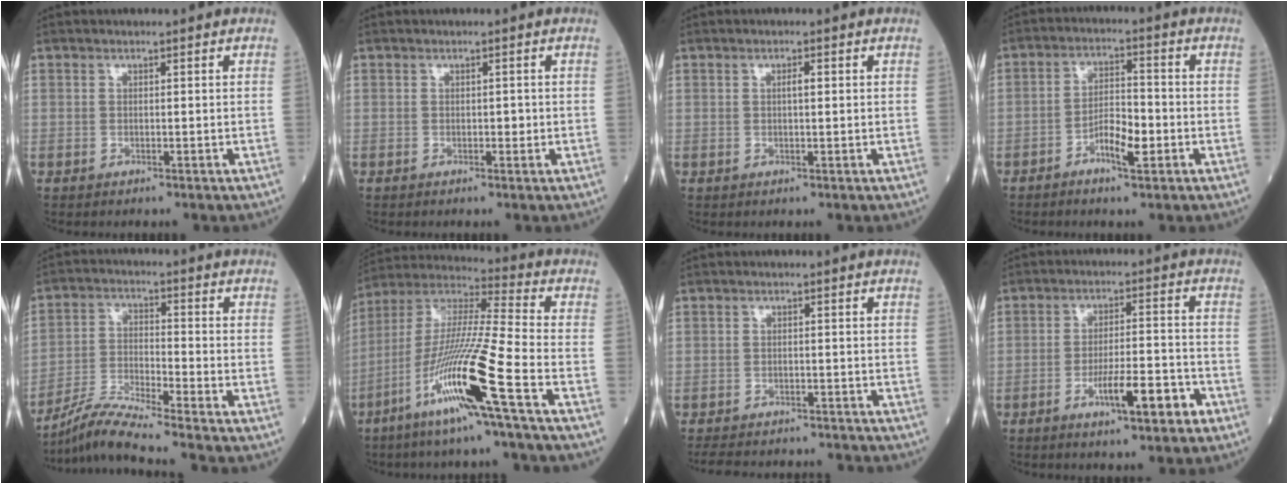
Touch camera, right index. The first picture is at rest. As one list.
[{"total": 0.8, "force": [-0.1, 0.5, 0.6], "torque": [-0.005, 0.002, -0.001]}, {"total": 1.2, "force": [0.3, 0.1, 1.2], "torque": [-0.025, 0.000, 0.005]}, {"total": 5.6, "force": [-2.4, 1.6, 4.8], "torque": [-0.087, 0.007, -0.043]}, {"total": 8.3, "force": [-7.5, -2.1, 2.7], "torque": [-0.066, -0.021, -0.143]}, {"total": 16.9, "force": [-7.7, -1.3, 15.0], "torque": [-0.305, -0.026, -0.152]}, {"total": 11.5, "force": [-10.7, 2.9, 3.3], "torque": [-0.069, 0.001, -0.136]}, {"total": 8.4, "force": [-4.2, 1.3, 7.1], "torque": [-0.118, 0.002, -0.063]}]